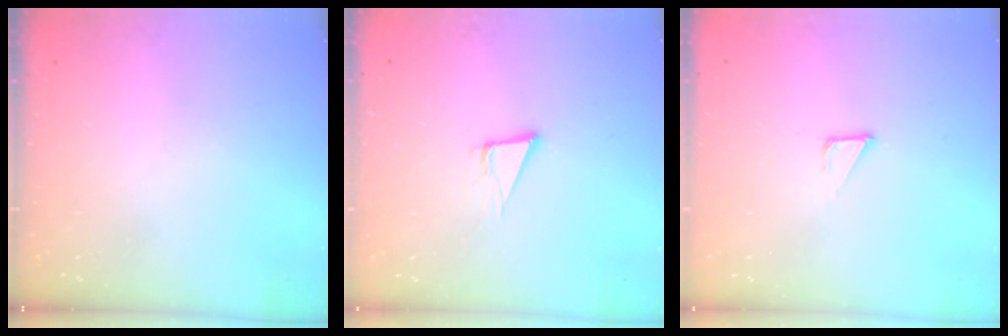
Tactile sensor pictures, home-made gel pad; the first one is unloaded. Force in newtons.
{"total": 3.8, "press": 1.9, "slide": 3.3}
{"total": 2.8, "press": 2.8, "slide": 0.1}